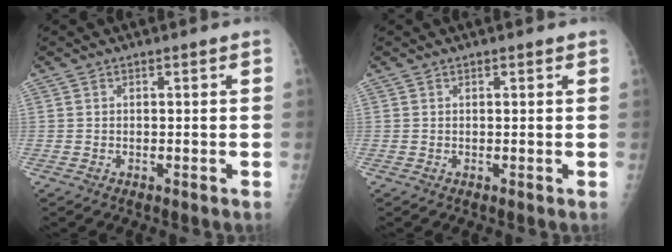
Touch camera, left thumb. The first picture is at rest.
{"total": 0.6, "force": [0.5, 0.2, 0.3], "torque": [-0.006, -0.001, 0.005]}